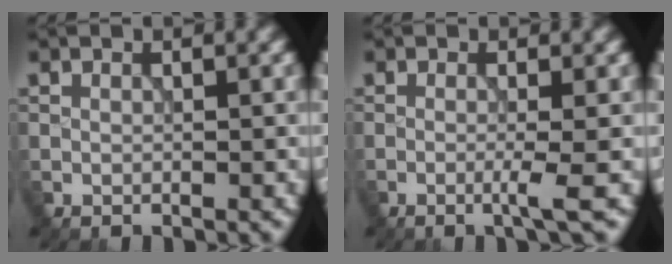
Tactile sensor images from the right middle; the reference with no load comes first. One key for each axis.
{"total": 2.1, "fx": -0.4, "fy": 0.3, "fz": 2.0, "tx": -0.033, "ty": -0.003, "tz": -0.016}